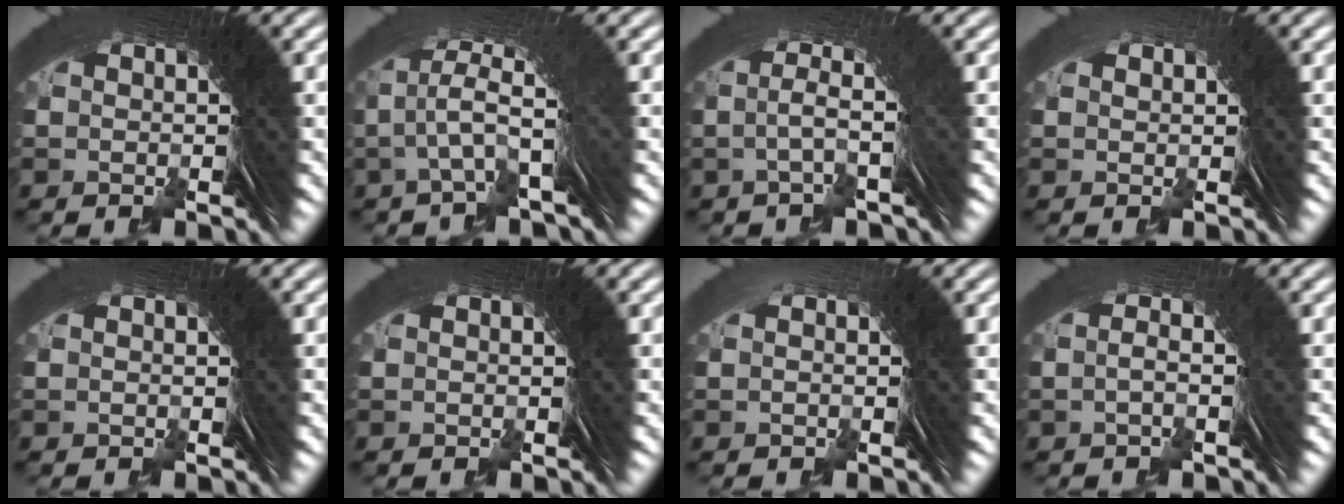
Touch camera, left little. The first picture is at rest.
{"total": 2.6, "force": [-0.2, 0.1, 2.6], "torque": [-0.047, -0.001, 0.004]}
{"total": 1.8, "force": [0.0, -0.7, 1.7], "torque": [-0.039, 0.002, 0.004]}
{"total": 0.7, "force": [-0.4, -0.4, -0.5], "torque": [0.011, 0.005, -0.004]}
{"total": 0.0}
{"total": 0.0}
{"total": 1.4, "force": [-0.6, -1.2, -0.3], "torque": [0.012, 0.008, -0.009]}
{"total": 1.2, "force": [-0.2, -0.7, 1.0], "torque": [-0.024, 0.007, -0.001]}